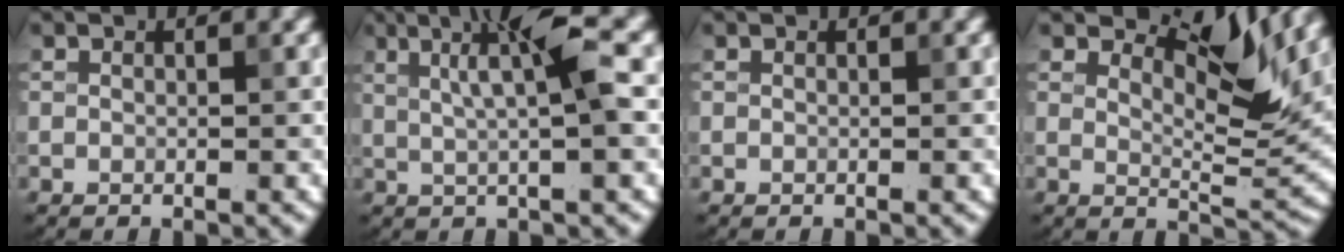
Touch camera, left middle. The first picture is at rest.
{"total": 5.3, "force": [0.7, 0.2, 5.3], "torque": [-0.102, 0.007, 0.030]}
{"total": 0.0}
{"total": 6.0, "force": [3.8, 1.6, 4.3], "torque": [-0.078, 0.003, 0.080]}